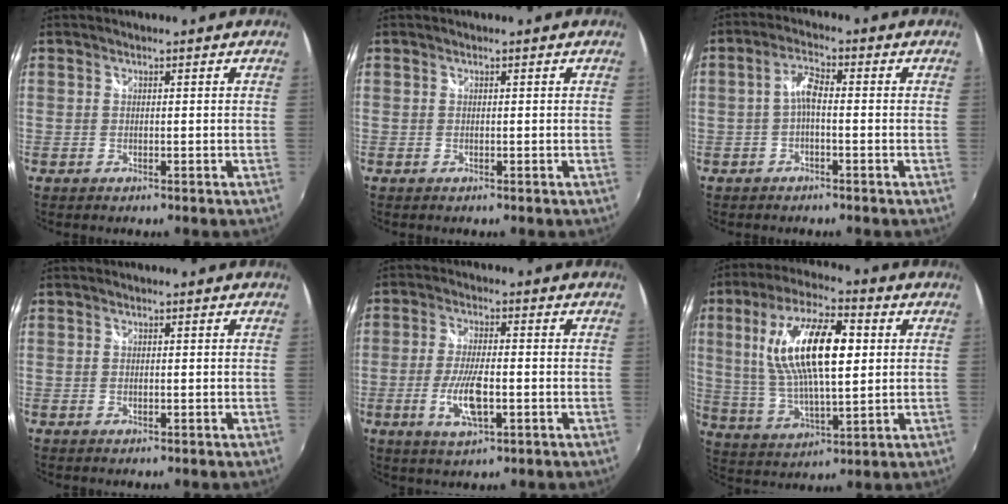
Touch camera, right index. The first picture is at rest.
{"total": 0.0}
{"total": 3.5, "force": [-0.9, 1.1, 3.2], "torque": [-0.068, 0.011, -0.019]}
{"total": 0.5, "force": [0.0, 0.4, 0.3], "torque": [-0.008, -0.001, -0.001]}
{"total": 8.3, "force": [-2.4, 2.6, 7.5], "torque": [-0.155, -0.008, -0.045]}
{"total": 18.0, "force": [4.0, 6.6, 16.2], "torque": [-0.305, 0.013, 0.078]}